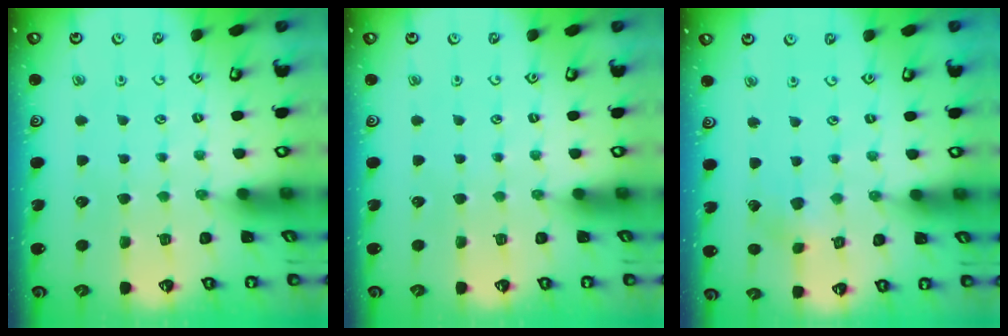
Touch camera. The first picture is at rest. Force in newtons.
{"total": 0.0}
{"total": 3.3, "press": 3.3, "slide": 0.3}